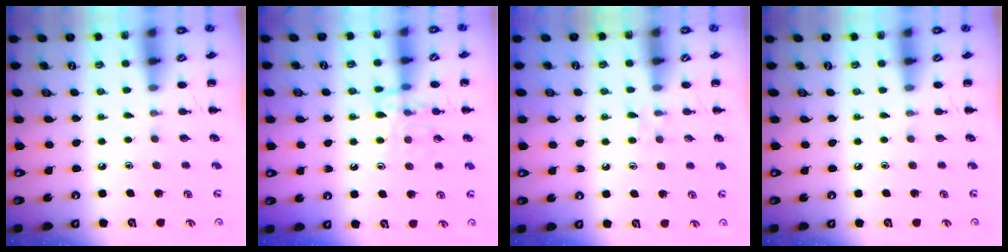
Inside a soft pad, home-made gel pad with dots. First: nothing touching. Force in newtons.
{"total": 11.0, "press": 11.0, "slide": 1.1}
{"total": 4.8, "press": 4.5, "slide": 1.7}
{"total": 0.0}